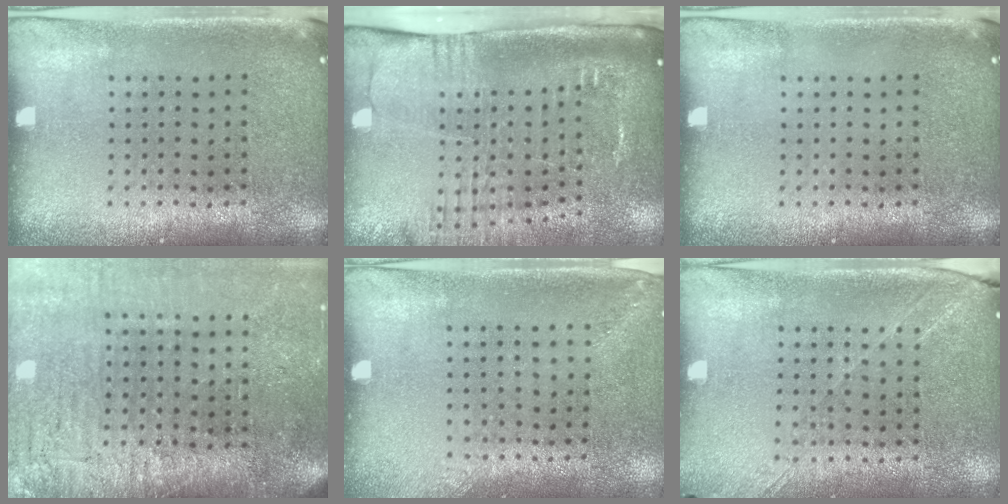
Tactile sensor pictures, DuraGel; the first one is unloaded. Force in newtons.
{"total": 2.7, "press": 2.1, "slide": 1.7}
{"total": 0.0}
{"total": 4.2, "press": 3.5, "slide": 2.3}
{"total": 1.3, "press": 1.0, "slide": 0.8}
{"total": 1.4, "press": 1.3, "slide": 0.6}